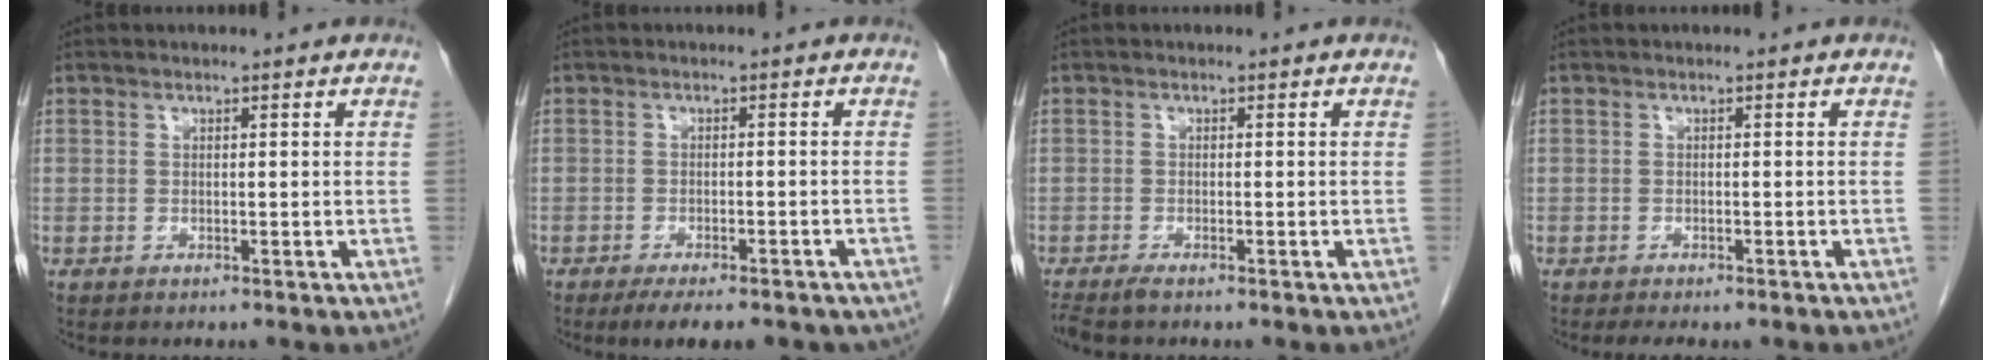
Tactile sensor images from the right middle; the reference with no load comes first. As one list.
[{"total": 10.5, "force": [-8.3, 3.2, 5.6], "torque": [-0.064, -0.003, -0.103]}, {"total": 2.0, "force": [-1.7, 0.0, 1.1], "torque": [-0.021, -0.006, -0.031]}, {"total": 3.5, "force": [-2.8, 1.3, 1.7], "torque": [-0.022, -0.008, -0.035]}]